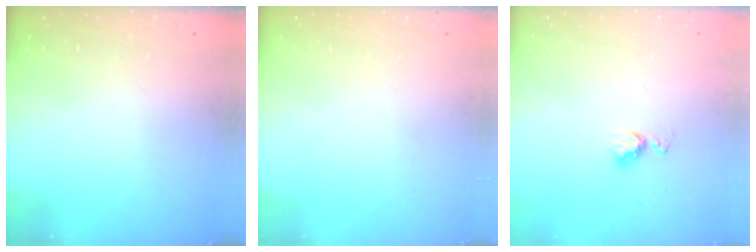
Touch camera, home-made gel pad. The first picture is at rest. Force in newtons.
{"total": 0.0}
{"total": 5.8, "press": 5.7, "slide": 0.6}